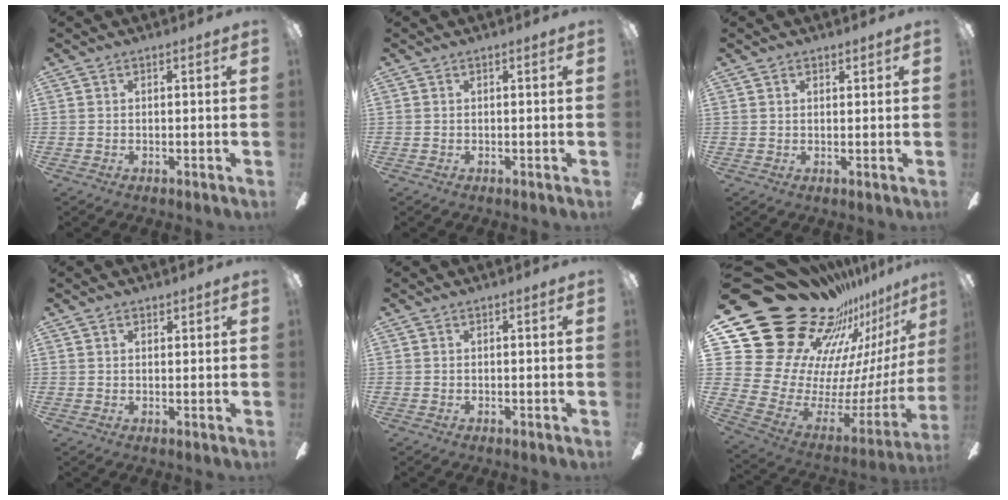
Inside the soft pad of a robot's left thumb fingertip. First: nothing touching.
{"total": 0.0}
{"total": 1.1, "force": [0.9, 0.5, 0.2], "torque": [-0.004, 0.000, 0.017]}
{"total": 1.4, "force": [1.1, 0.7, 0.2], "torque": [0.004, -0.003, 0.020]}
{"total": 0.0}
{"total": 31.2, "force": [22.3, 16.3, 14.6], "torque": [-0.205, -0.222, 0.473]}